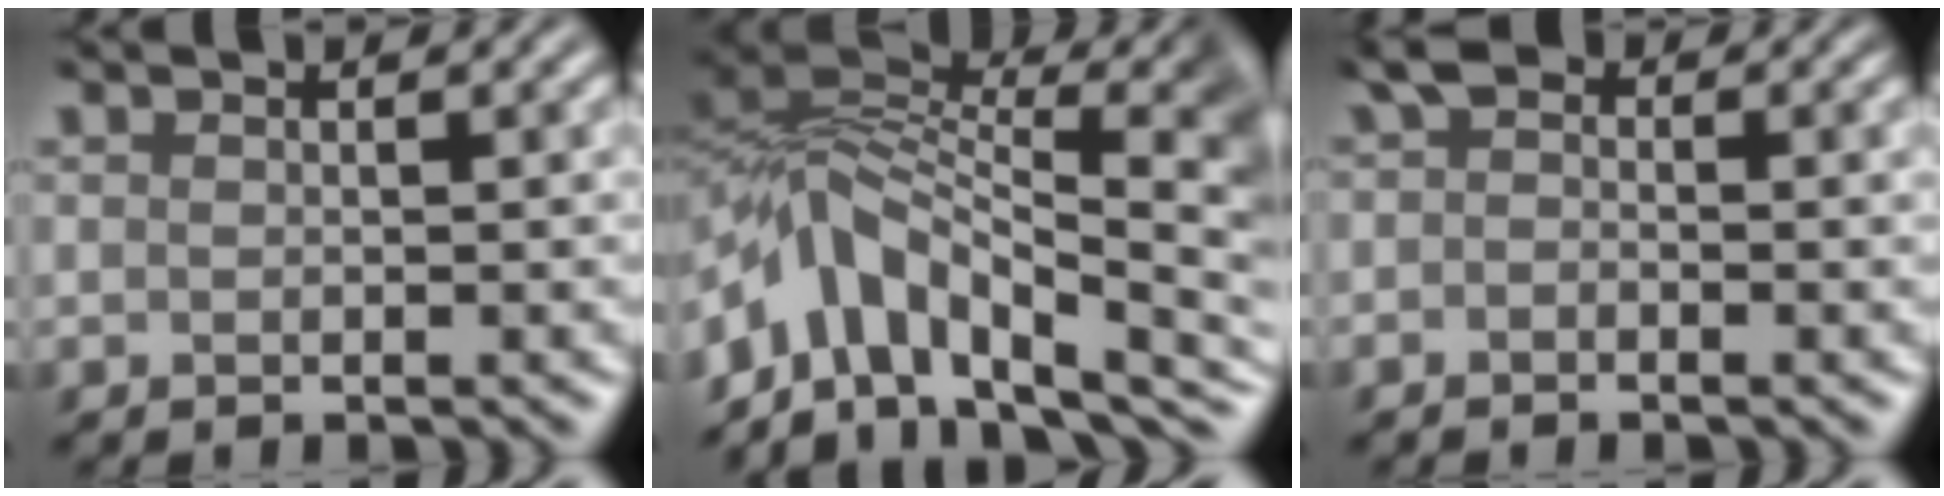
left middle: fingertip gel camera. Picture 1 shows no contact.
{"total": 13.1, "force": [-4.4, 8.1, 9.4], "torque": [-0.194, 0.004, -0.046]}
{"total": 0.7, "force": [-0.7, 0.1, 0.2], "torque": [-0.022, 0.000, 0.000]}